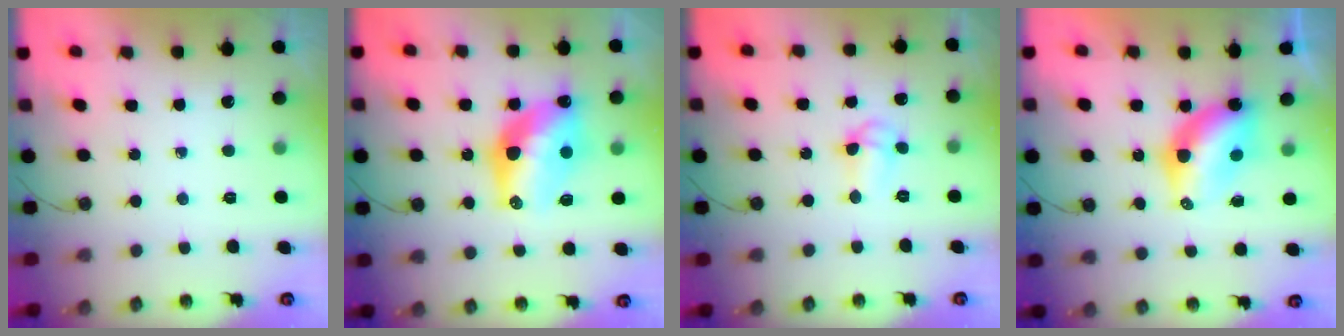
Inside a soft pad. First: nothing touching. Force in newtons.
{"total": 14.1, "press": 14.1, "slide": 1.2}
{"total": 7.0, "press": 6.0, "slide": 3.6}
{"total": 7.8, "press": 7.8, "slide": 0.2}